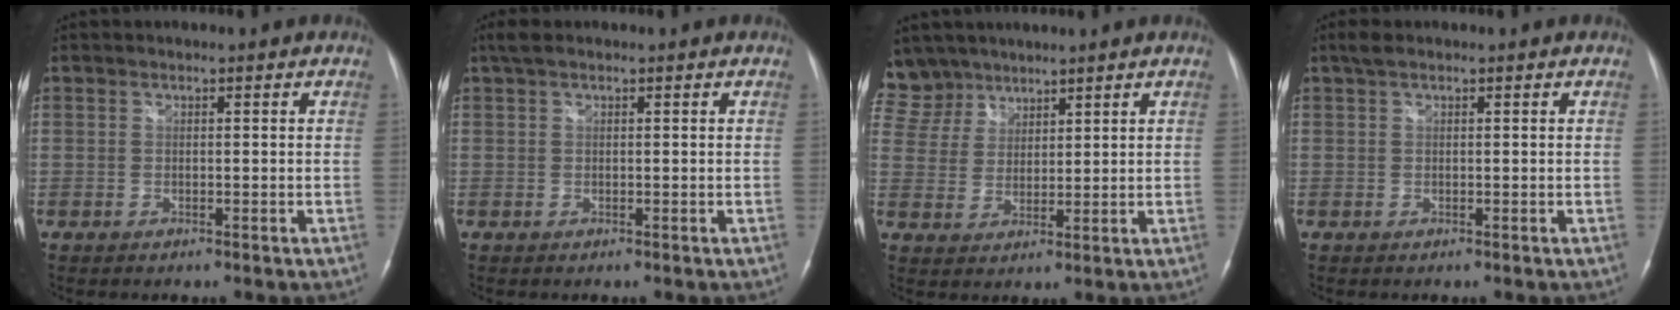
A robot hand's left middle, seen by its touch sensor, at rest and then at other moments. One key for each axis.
{"total": 2.1, "fx": 1.4, "fy": 0.6, "fz": 1.4, "tx": -0.033, "ty": 0.024, "tz": 0.028}
{"total": 8.4, "fx": 6.9, "fy": 4.7, "fz": 0.0, "tx": -0.006, "ty": 0.011, "tz": 0.144}
{"total": 1.6, "fx": 1.2, "fy": 0.5, "fz": 1.0, "tx": -0.024, "ty": 0.018, "tz": 0.023}